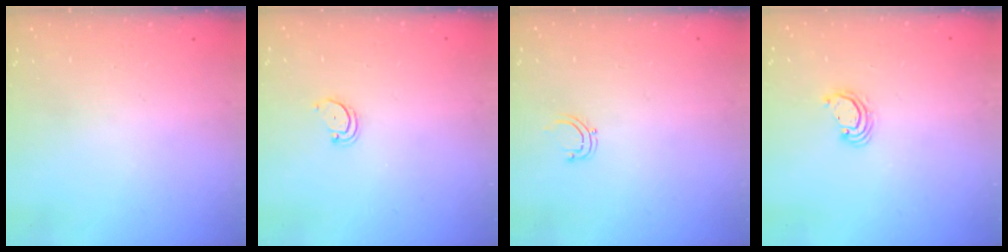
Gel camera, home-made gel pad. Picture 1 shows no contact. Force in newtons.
{"total": 2.7, "press": 2.7, "slide": 0.3}
{"total": 3.3, "press": 3.3, "slide": 0.3}
{"total": 3.1, "press": 3.1, "slide": 0.1}